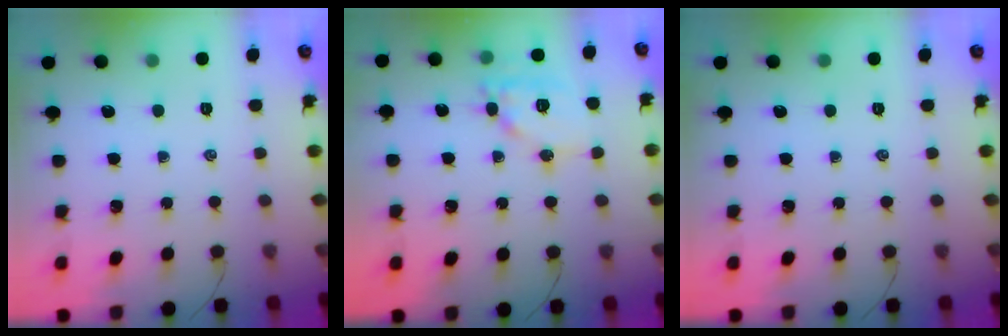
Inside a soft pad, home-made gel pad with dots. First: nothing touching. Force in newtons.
{"total": 12.2, "press": 12.1, "slide": 1.4}
{"total": 0.0}